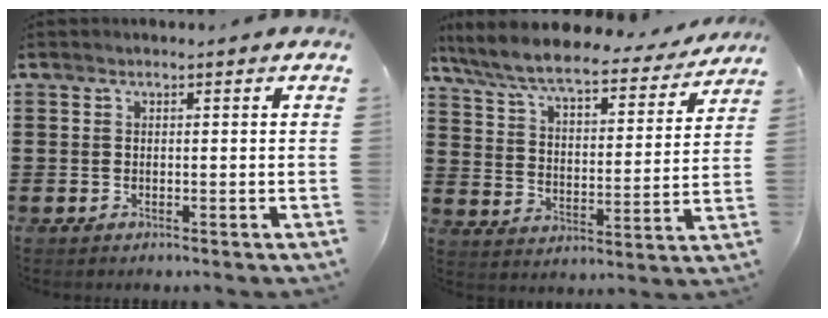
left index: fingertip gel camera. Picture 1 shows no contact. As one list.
[{"total": 8.0, "force": [7.2, 0.9, 3.6], "torque": [-0.099, -0.039, 0.122]}]